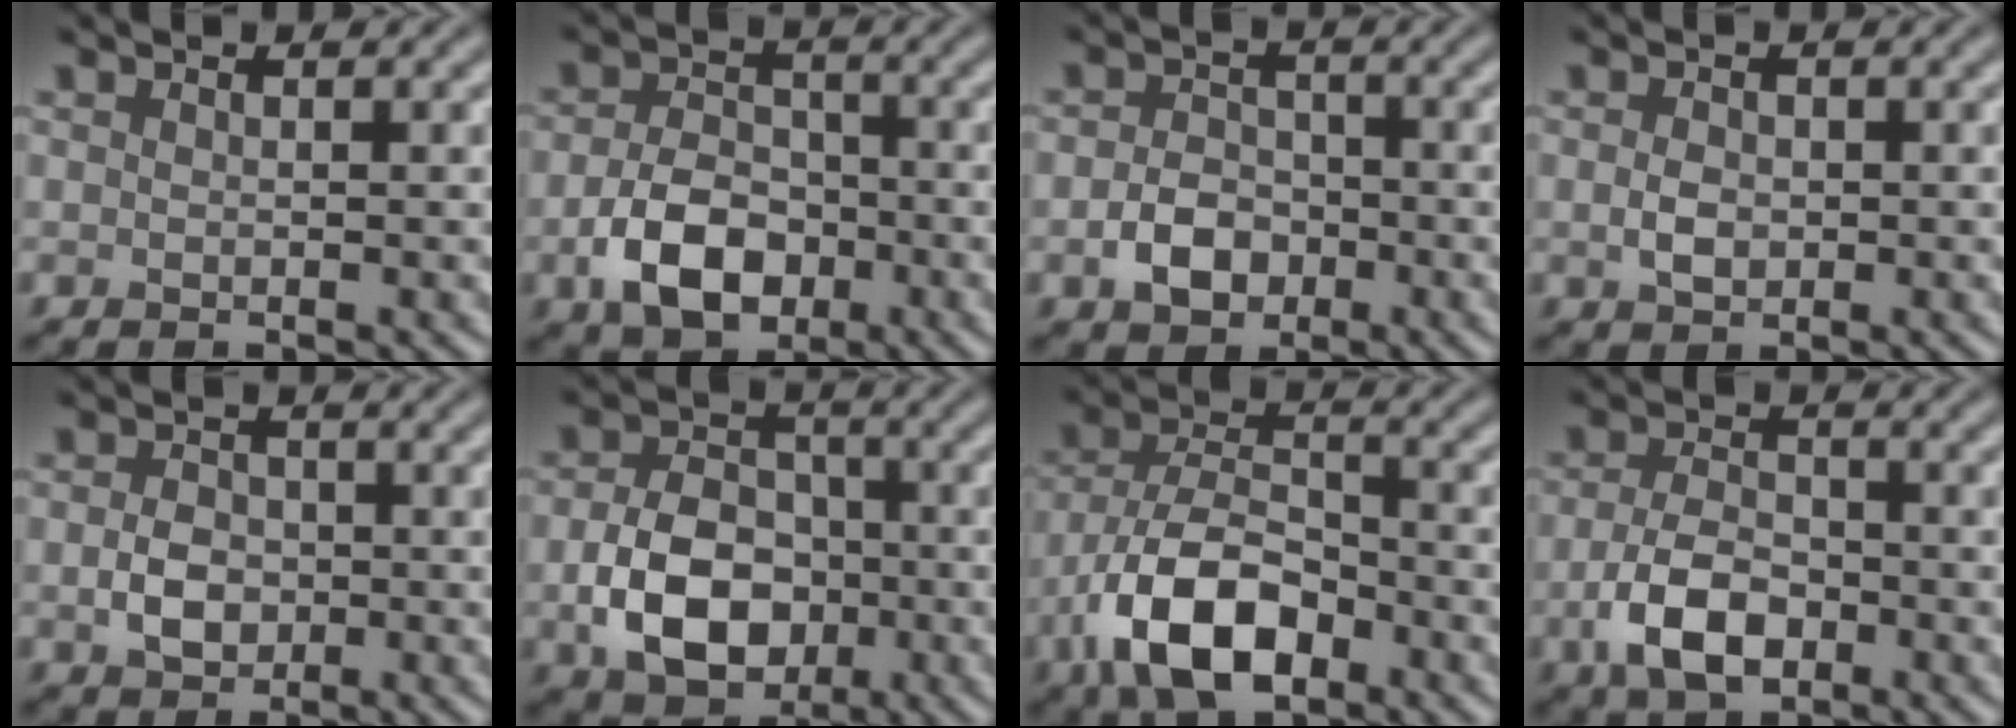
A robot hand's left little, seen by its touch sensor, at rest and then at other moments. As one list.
[{"total": 5.9, "force": [-2.3, 4.0, 3.7], "torque": [-0.073, -0.005, -0.044]}, {"total": 3.5, "force": [-1.5, 2.6, 1.9], "torque": [-0.031, 0.003, -0.032]}, {"total": 1.9, "force": [-0.3, 1.4, 1.2], "torque": [-0.025, -0.002, -0.008]}, {"total": 3.0, "force": [-0.6, 2.3, 1.8], "torque": [-0.035, -0.001, -0.017]}, {"total": 7.7, "force": [-2.0, 5.5, 4.9], "torque": [-0.095, -0.007, -0.038]}, {"total": 8.8, "force": [-4.3, 4.5, 6.2], "torque": [-0.125, -0.001, -0.089]}, {"total": 5.0, "force": [-2.0, 2.9, 3.6], "torque": [-0.076, -0.005, -0.041]}]